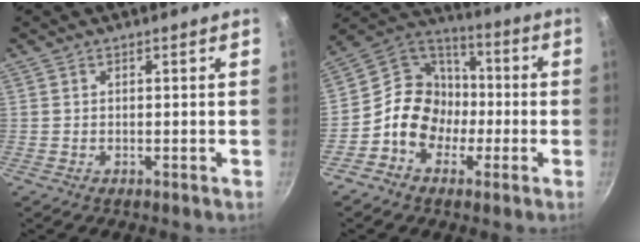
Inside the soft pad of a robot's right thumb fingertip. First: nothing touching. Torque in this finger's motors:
{"motor_torque": [-0.36, 0.86, 1.01, -0.59, 0.09]}